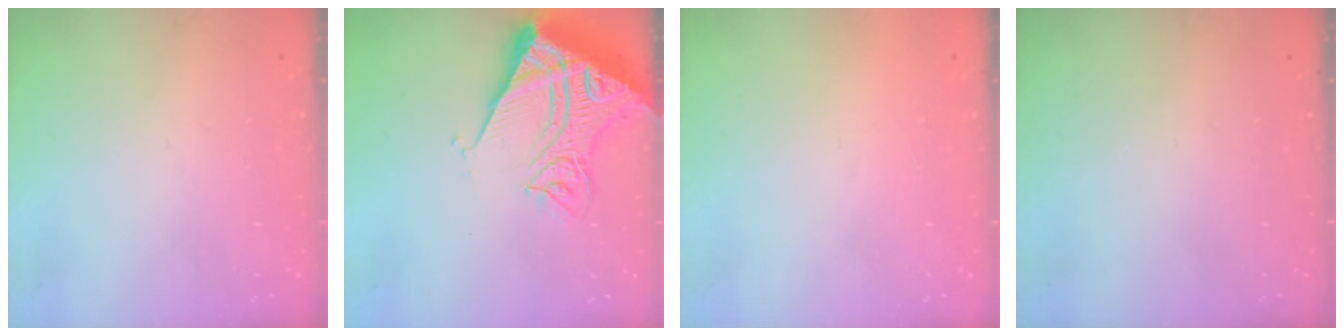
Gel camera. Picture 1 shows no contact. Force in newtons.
{"total": 16.3, "press": 16.2, "slide": 1.9}
{"total": 1.5, "press": 1.5, "slide": 0.1}
{"total": 0.0}